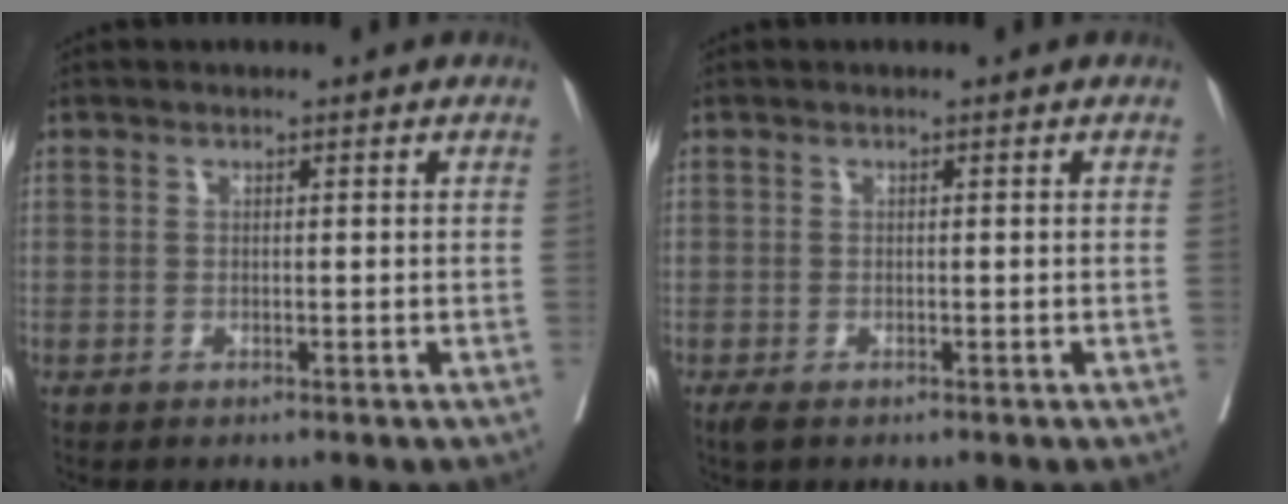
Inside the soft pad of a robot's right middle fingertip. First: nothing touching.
{"total": 1.5, "force": [-1.1, 0.6, 0.9], "torque": [-0.020, -0.006, -0.016]}